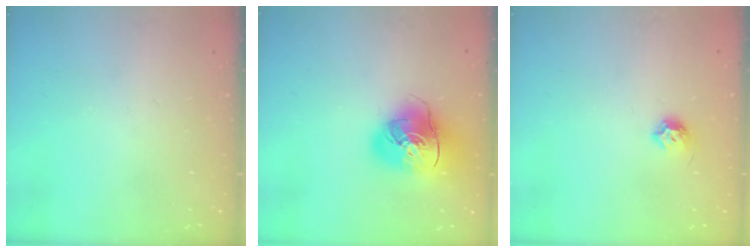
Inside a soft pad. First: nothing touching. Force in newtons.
{"total": 16.3, "press": 16.1, "slide": 2.4}
{"total": 6.7, "press": 6.6, "slide": 1.0}